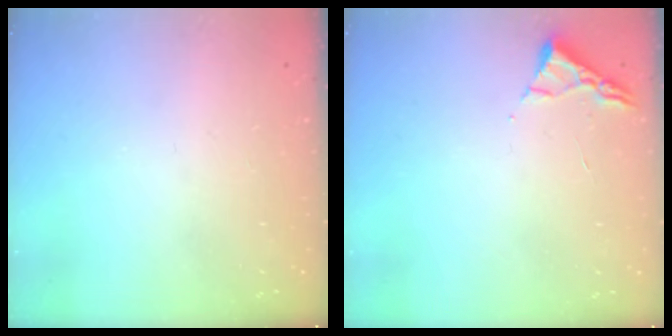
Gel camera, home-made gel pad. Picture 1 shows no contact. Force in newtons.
{"total": 3.0, "press": 2.9, "slide": 0.4}